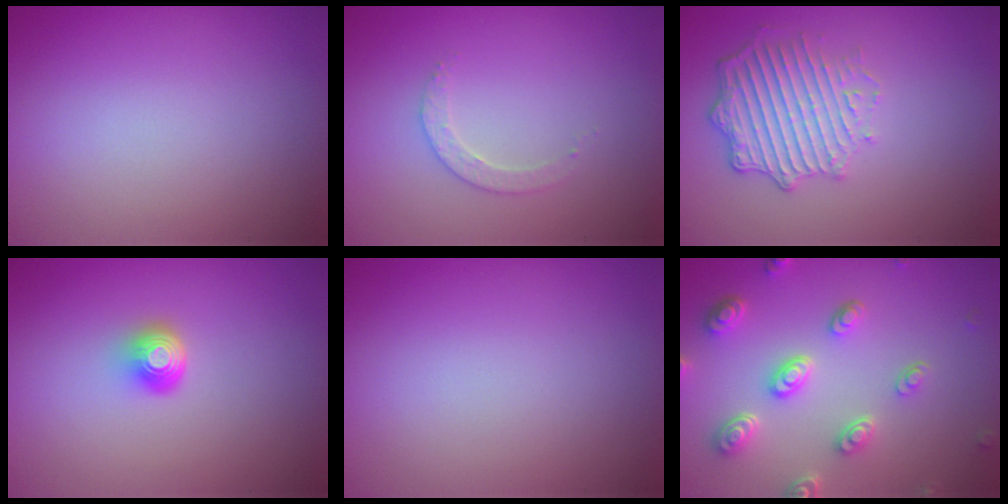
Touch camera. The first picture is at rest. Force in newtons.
{"total": 1.6, "press": 1.5, "slide": 0.3}
{"total": 4.9, "press": 3.7, "slide": 3.2}
{"total": 2.0, "press": 1.4, "slide": 1.4}
{"total": 0.0}
{"total": 4.6, "press": 3.6, "slide": 2.8}